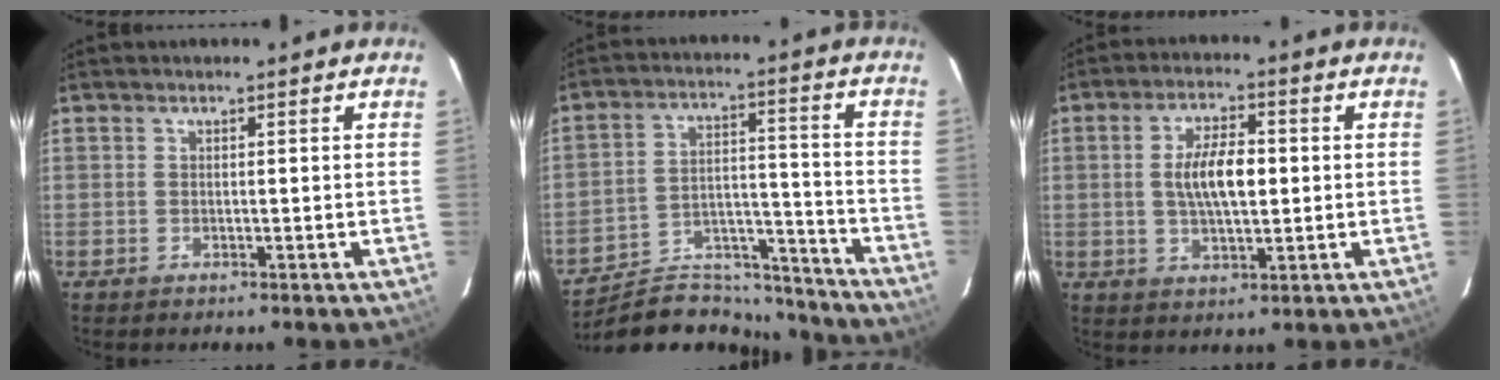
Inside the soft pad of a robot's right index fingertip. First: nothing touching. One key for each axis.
{"total": 18.6, "fx": -17.3, "fy": 5.8, "fz": 3.7, "tx": -0.073, "ty": 0.039, "tz": -0.254}
{"total": 8.3, "fx": 0.4, "fy": 3.4, "fz": 7.6, "tx": -0.141, "ty": 0.007, "tz": 0.010}